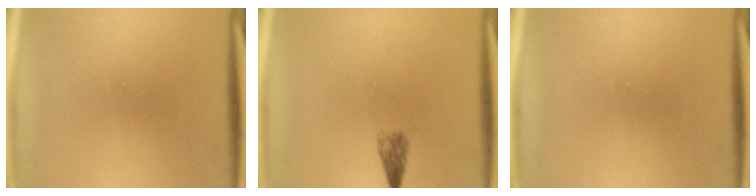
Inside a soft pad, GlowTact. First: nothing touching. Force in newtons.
{"total": 1.4}
{"total": 0.0}